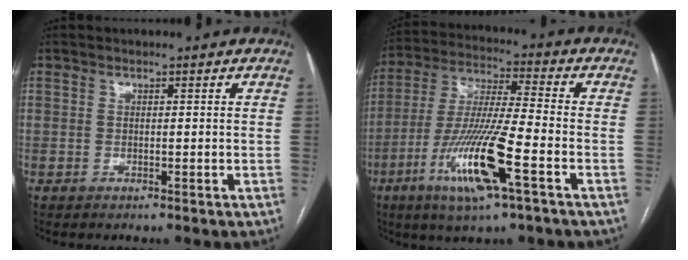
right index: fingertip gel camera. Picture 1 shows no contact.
{"total": 14.8, "force": [-6.2, 0.8, 13.4], "torque": [-0.274, -0.018, -0.112]}